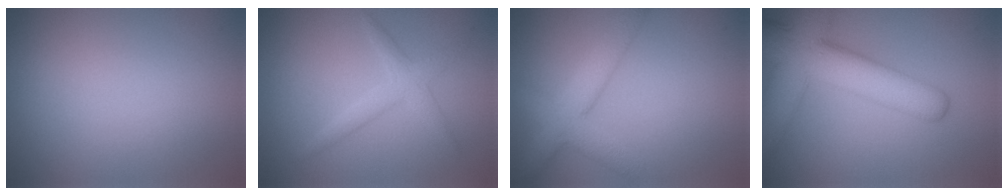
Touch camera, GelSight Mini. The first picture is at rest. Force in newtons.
{"total": 2.1, "press": 2.1, "slide": 0.1}
{"total": 4.6, "press": 4.6, "slide": 0.2}
{"total": 9.0, "press": 9.0, "slide": 0.3}